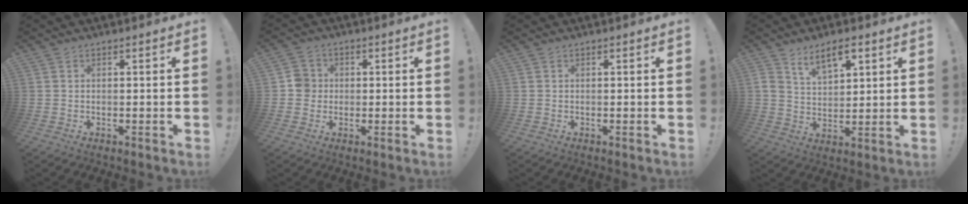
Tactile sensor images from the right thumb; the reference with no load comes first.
{"total": 5.5, "force": [-0.3, 5.2, 1.6], "torque": [-0.017, 0.014, -0.003]}
{"total": 0.0}
{"total": 8.6, "force": [5.3, 4.0, 5.4], "torque": [-0.090, -0.017, 0.096]}